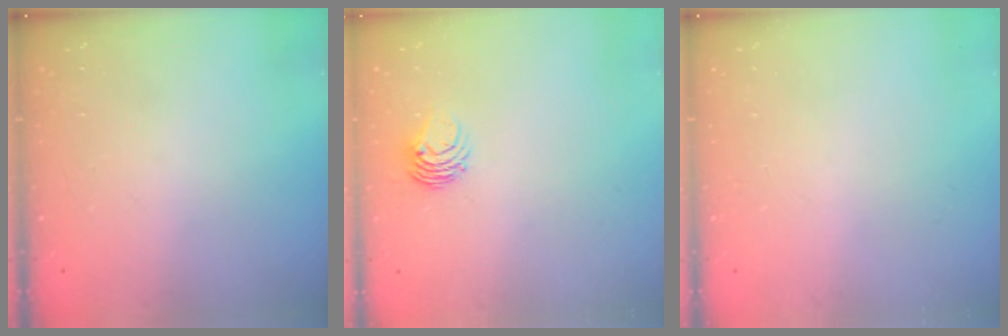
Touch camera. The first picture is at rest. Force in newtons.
{"total": 5.4, "press": 5.4, "slide": 0.4}
{"total": 0.0}